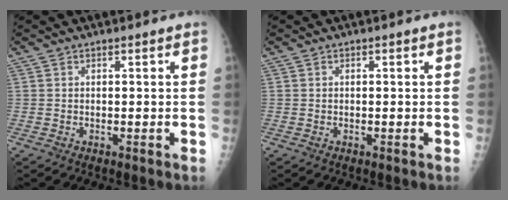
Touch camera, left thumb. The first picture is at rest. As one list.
[{"total": 0.0}]